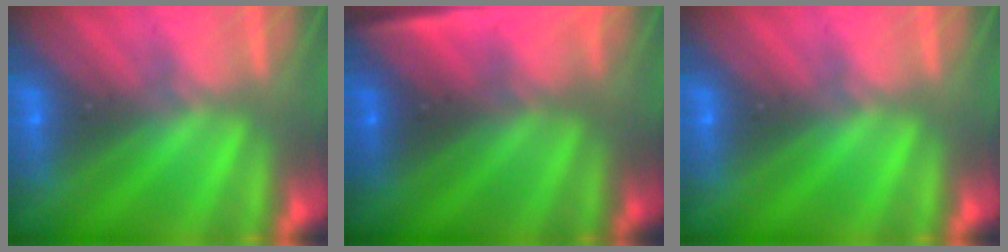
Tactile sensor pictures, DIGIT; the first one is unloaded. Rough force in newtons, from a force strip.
{"total": 4.8}
{"total": 0.0}